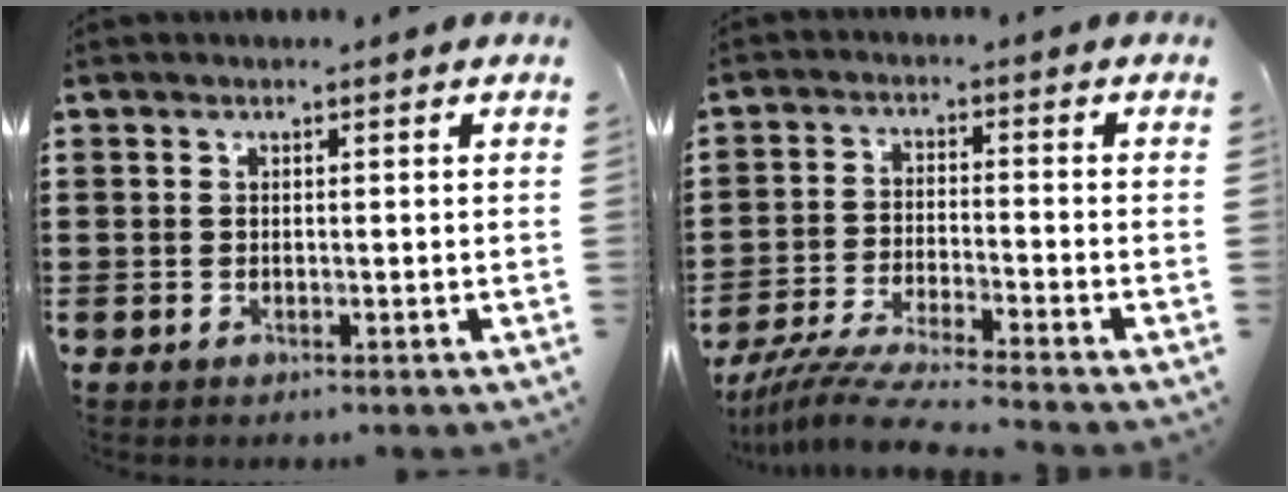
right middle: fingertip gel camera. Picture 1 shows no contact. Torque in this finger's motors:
{"motor_torque": [1.42, -0.71, 0.30, 0.04]}